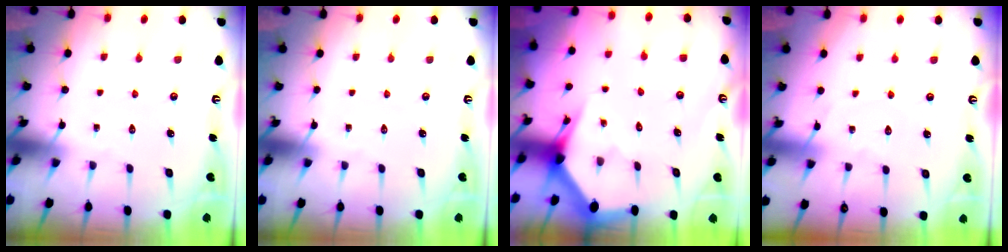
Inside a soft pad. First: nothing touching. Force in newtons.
{"total": 0.0}
{"total": 3.0, "press": 3.0, "slide": 0.1}
{"total": 2.4, "press": 2.4, "slide": 0.3}